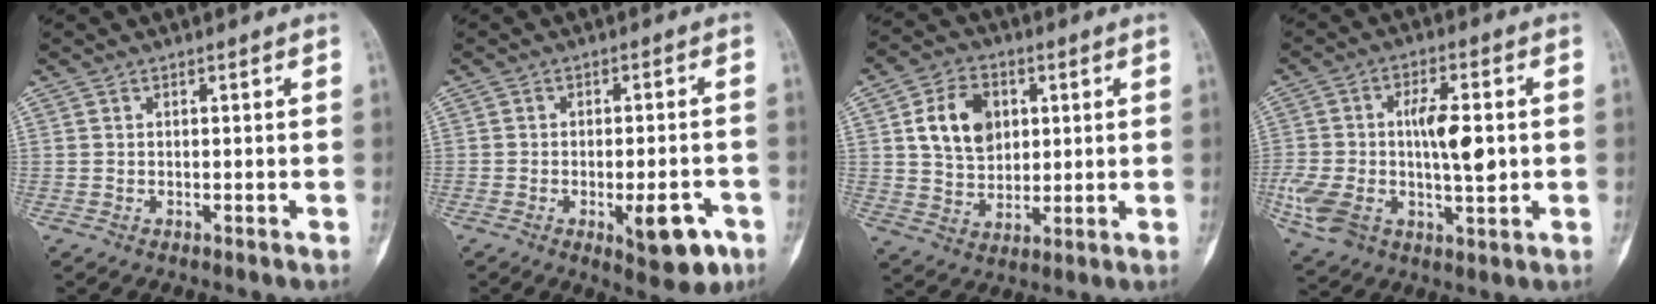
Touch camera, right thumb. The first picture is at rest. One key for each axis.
{"total": 8.7, "fx": -3.7, "fy": 3.4, "fz": 7.1, "tx": -0.078, "ty": 0.011, "tz": -0.041}
{"total": 10.9, "fx": 2.9, "fy": 8.1, "fz": 6.7, "tx": -0.088, "ty": -0.007, "tz": 0.055}
{"total": 15.5, "fx": -0.5, "fy": 8.0, "fz": 13.3, "tx": -0.249, "ty": 0.014, "tz": -0.001}